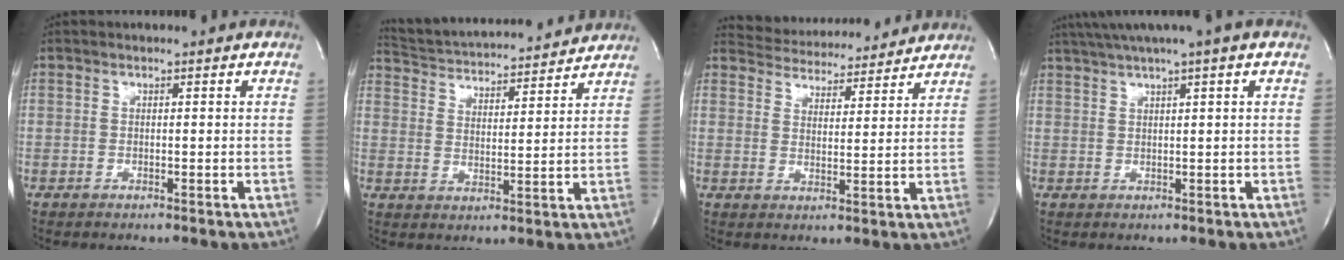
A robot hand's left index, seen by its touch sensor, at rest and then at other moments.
{"total": 16.6, "force": [15.9, 2.1, 4.5], "torque": [-0.083, 0.026, 0.237]}
{"total": 12.9, "force": [12.4, 2.7, 2.2], "torque": [-0.031, 0.015, 0.169]}
{"total": 6.5, "force": [4.6, -1.2, 4.4], "torque": [-0.074, 0.028, 0.074]}